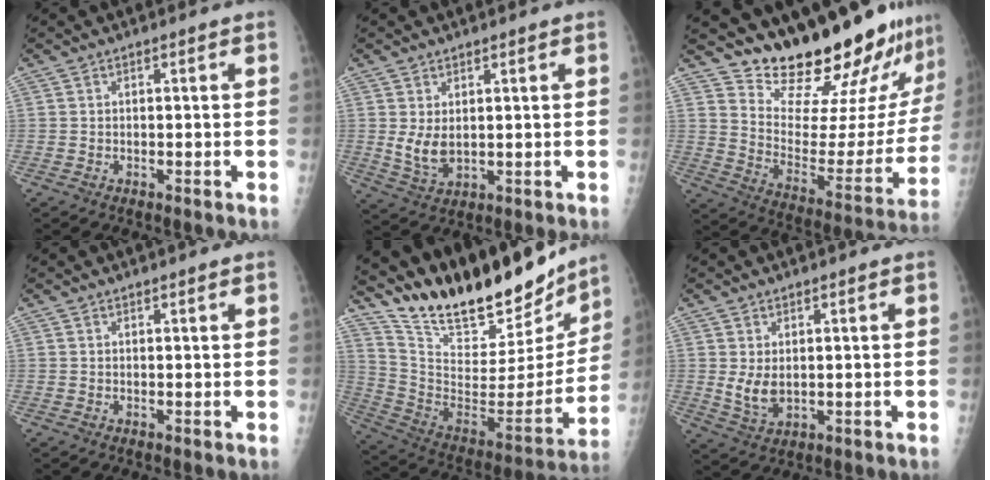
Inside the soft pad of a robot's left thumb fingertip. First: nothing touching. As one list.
[{"total": 4.7, "force": [1.0, 2.9, 3.6], "torque": [-0.061, -0.016, 0.030]}, {"total": 23.5, "force": [21.8, 4.1, 7.9], "torque": [-0.081, -0.187, 0.309]}, {"total": 0.7, "force": [0.6, 0.1, 0.3], "torque": [-0.003, -0.003, 0.010]}, {"total": 28.9, "force": [23.7, 10.4, 12.9], "torque": [-0.189, -0.091, 0.373]}, {"total": 4.4, "force": [0.9, 2.7, 3.3], "torque": [-0.056, -0.016, 0.027]}]